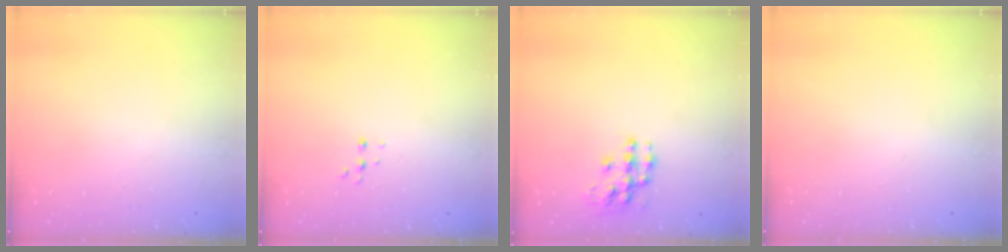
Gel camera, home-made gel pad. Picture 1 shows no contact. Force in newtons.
{"total": 3.8, "press": 3.7, "slide": 0.8}
{"total": 11.4, "press": 11.4, "slide": 0.7}
{"total": 0.0}